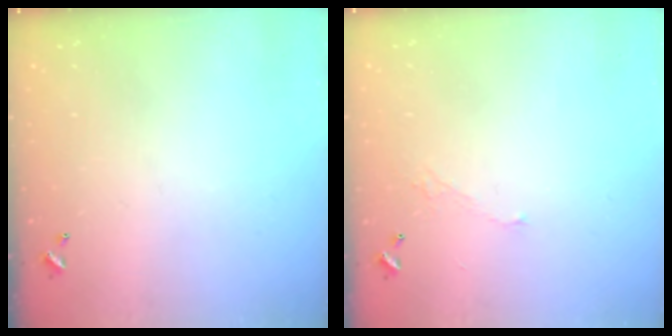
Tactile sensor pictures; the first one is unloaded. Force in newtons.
{"total": 3.5, "press": 3.5, "slide": 0.7}